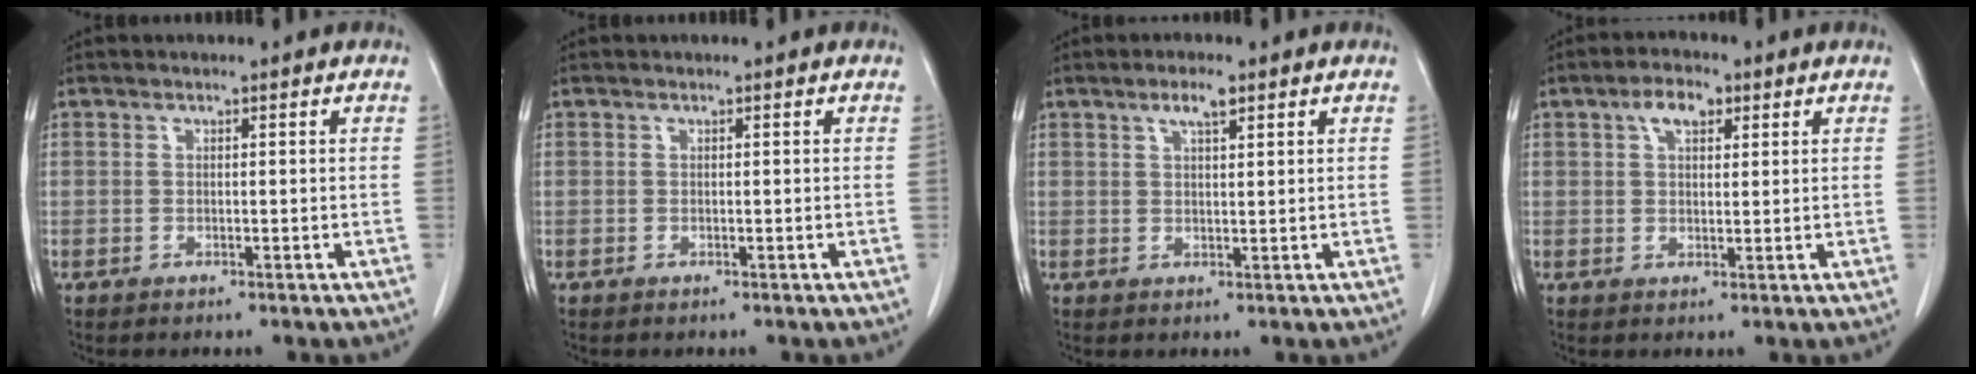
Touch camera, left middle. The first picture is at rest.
{"total": 0.0}
{"total": 3.1, "force": [1.9, 0.6, 2.3], "torque": [-0.046, 0.004, 0.034]}
{"total": 4.2, "force": [2.0, 2.1, 3.0], "torque": [-0.058, 0.013, 0.036]}